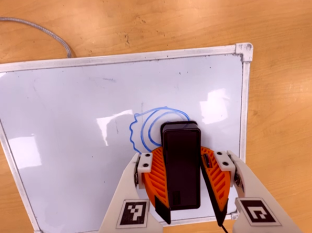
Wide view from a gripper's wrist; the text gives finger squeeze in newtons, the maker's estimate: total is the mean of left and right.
{"total": 14.0, "left": 15.0, "right": 13.0}